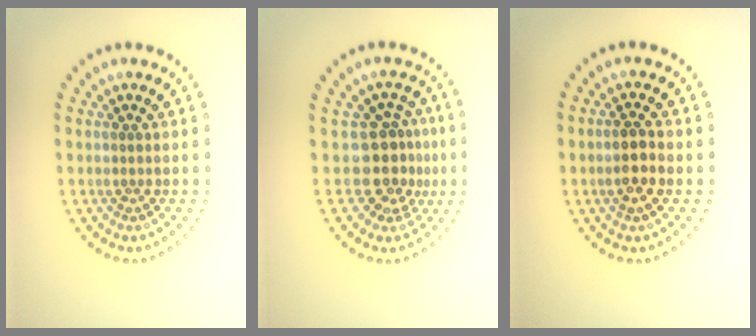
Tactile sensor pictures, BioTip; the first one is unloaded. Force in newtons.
{"total": 3.4, "press": 2.6, "slide": 2.1}
{"total": 2.0, "press": 1.9, "slide": 0.4}